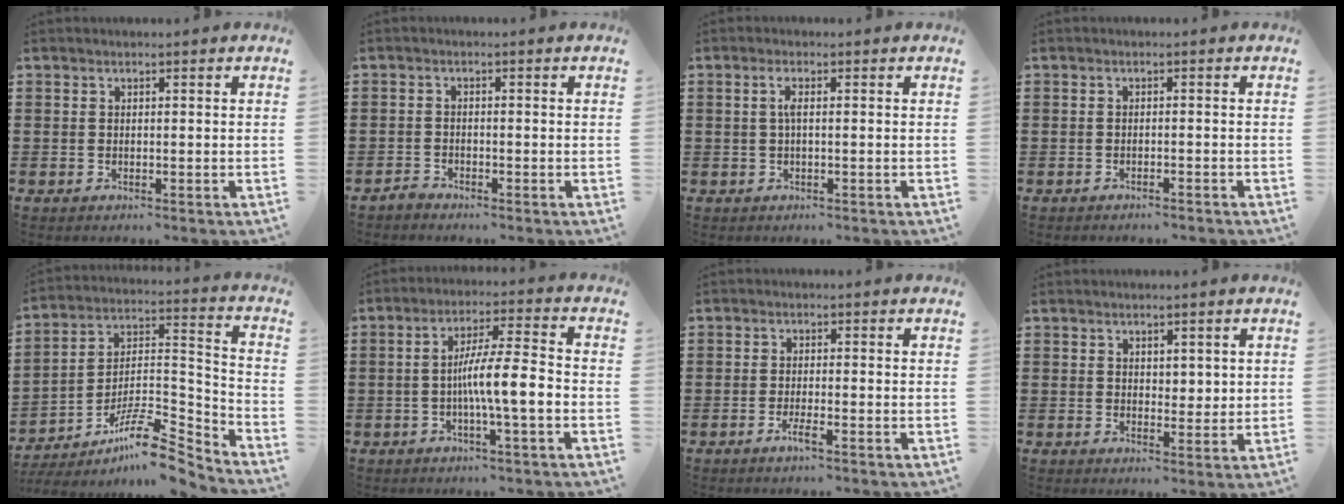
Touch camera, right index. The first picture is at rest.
{"total": 1.3, "force": [-1.2, 0.4, 0.2], "torque": [-0.008, 0.001, -0.026]}
{"total": 1.8, "force": [0.0, 0.3, 1.8], "torque": [-0.036, 0.000, -0.001]}
{"total": 0.9, "force": [-0.9, -0.1, 0.2], "torque": [-0.006, 0.000, -0.017]}
{"total": 10.4, "force": [-7.9, 2.7, 6.3], "torque": [-0.112, 0.015, -0.154]}
{"total": 8.3, "force": [-1.7, 0.8, 8.1], "torque": [-0.139, 0.002, -0.031]}
{"total": 2.4, "force": [-1.4, 0.2, 2.0], "torque": [-0.047, -0.008, -0.030]}
{"total": 2.3, "force": [1.6, 1.5, 0.7], "torque": [-0.003, 0.002, 0.027]}